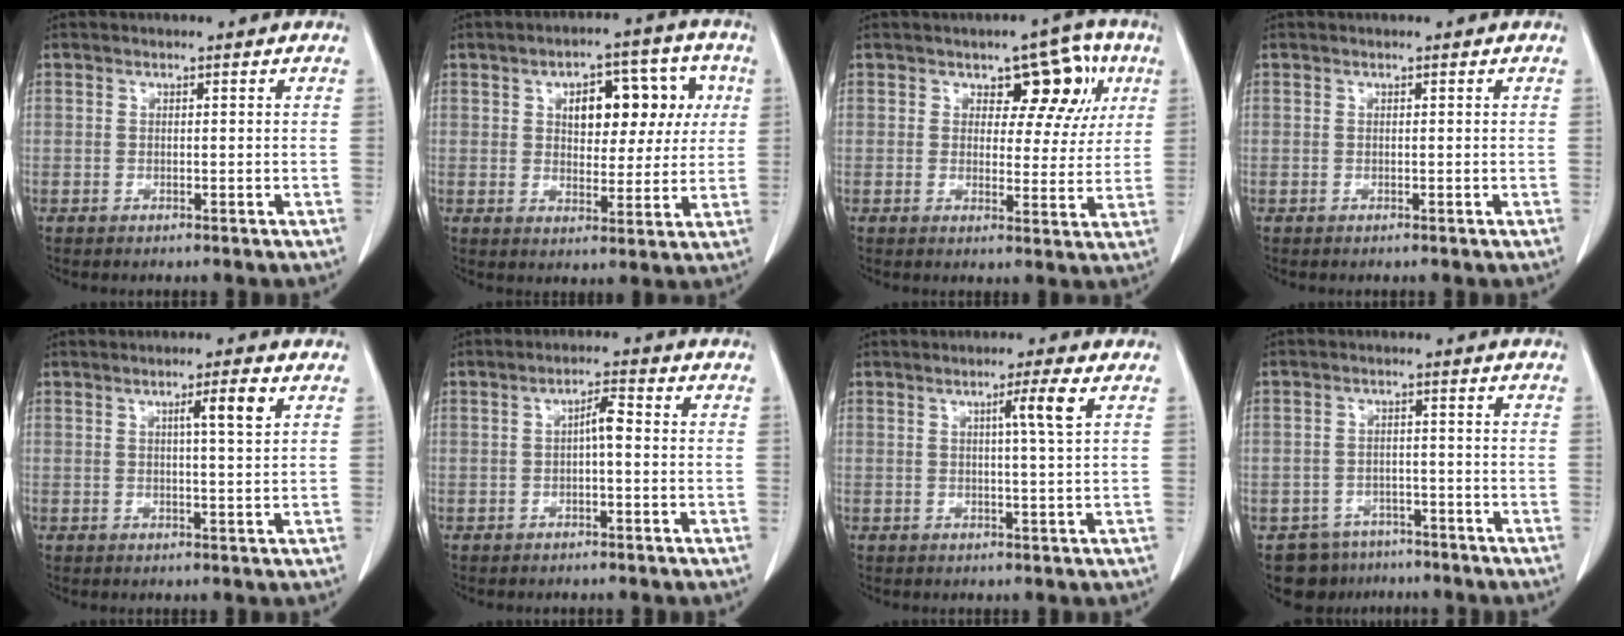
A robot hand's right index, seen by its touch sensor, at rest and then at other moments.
{"total": 10.6, "force": [3.0, 5.6, 8.5], "torque": [-0.110, 0.032, 0.045]}
{"total": 8.3, "force": [3.5, 4.8, 5.8], "torque": [-0.051, 0.023, 0.043]}
{"total": 0.0}
{"total": 3.9, "force": [1.6, -0.3, 3.6], "torque": [-0.059, -0.003, 0.025]}
{"total": 2.9, "force": [-0.1, 0.6, 2.9], "torque": [-0.051, 0.009, -0.002]}
{"total": 3.8, "force": [1.4, -1.0, 3.4], "torque": [-0.062, -0.006, 0.024]}
{"total": 6.2, "force": [-4.5, 4.3, 0.1], "torque": [0.008, 0.014, -0.062]}